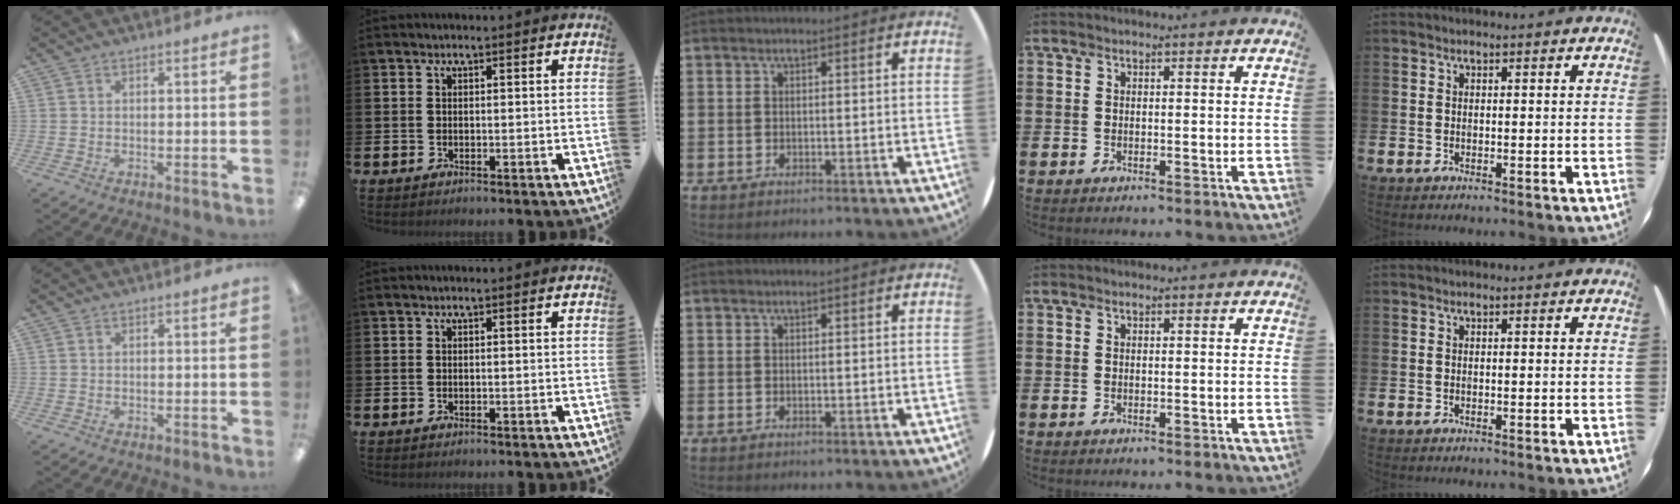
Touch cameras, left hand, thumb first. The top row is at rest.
{}